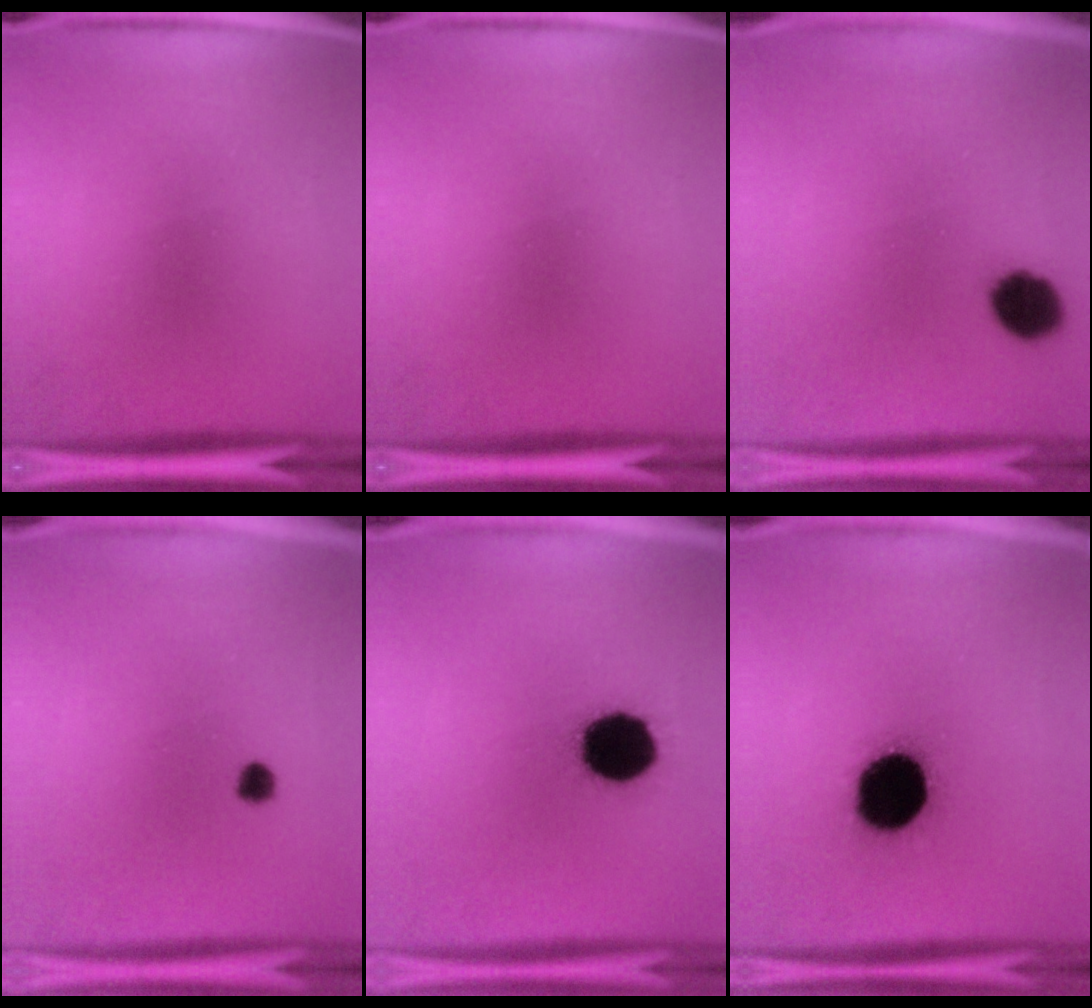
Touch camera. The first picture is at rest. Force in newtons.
{"total": 0.0}
{"total": 8.0}
{"total": 2.3}
{"total": 16.9}
{"total": 19.6}